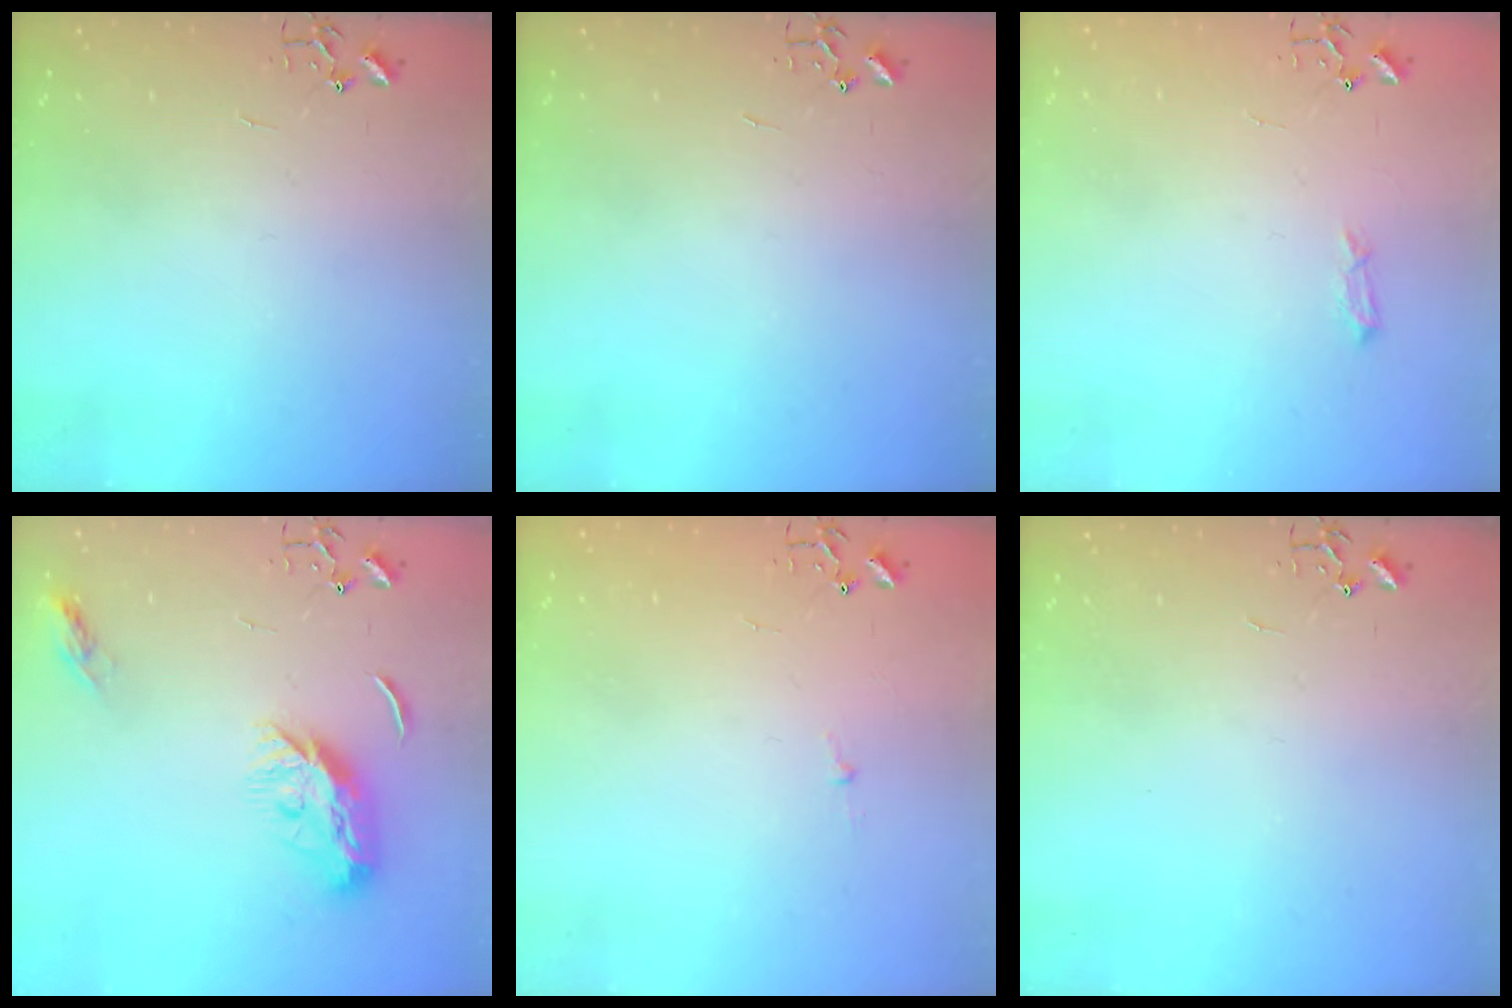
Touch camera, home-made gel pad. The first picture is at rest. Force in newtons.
{"total": 0.0}
{"total": 4.0, "press": 4.0, "slide": 0.6}
{"total": 11.0, "press": 11.0, "slide": 0.1}
{"total": 2.7, "press": 2.7, "slide": 0.3}
{"total": 0.0}